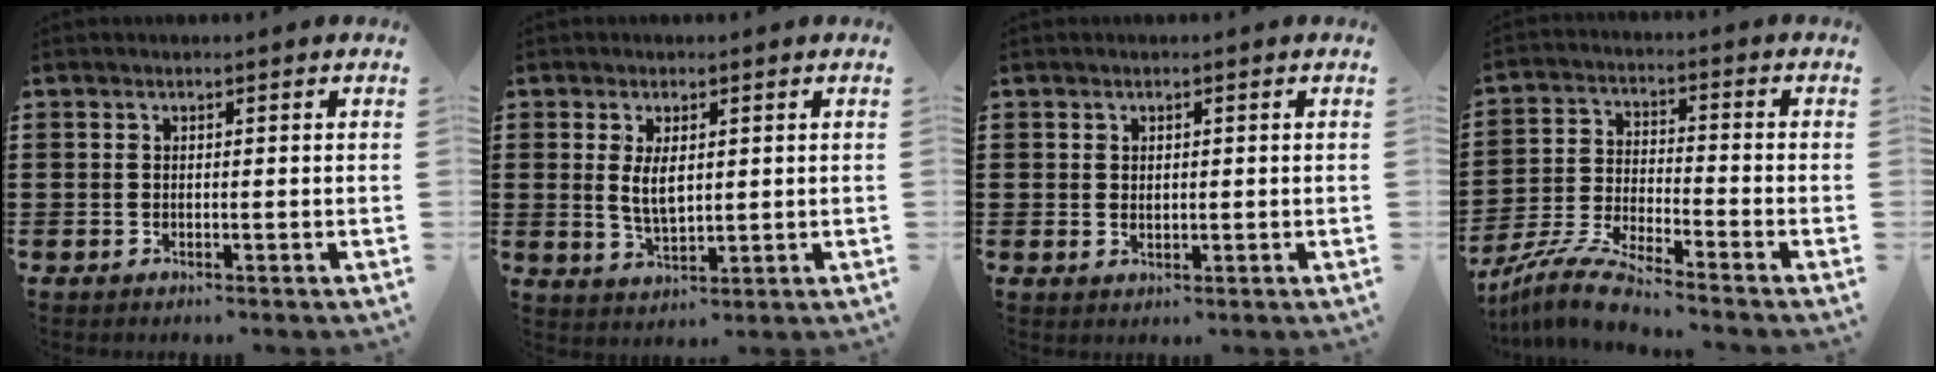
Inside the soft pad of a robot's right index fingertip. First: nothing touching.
{"total": 4.3, "force": [0.7, 1.9, 3.8], "torque": [-0.069, 0.000, 0.011]}
{"total": 1.0, "force": [0.7, 0.7, 0.3], "torque": [-0.007, 0.006, 0.012]}
{"total": 7.5, "force": [-7.1, -0.3, 2.5], "torque": [-0.065, -0.006, -0.142]}